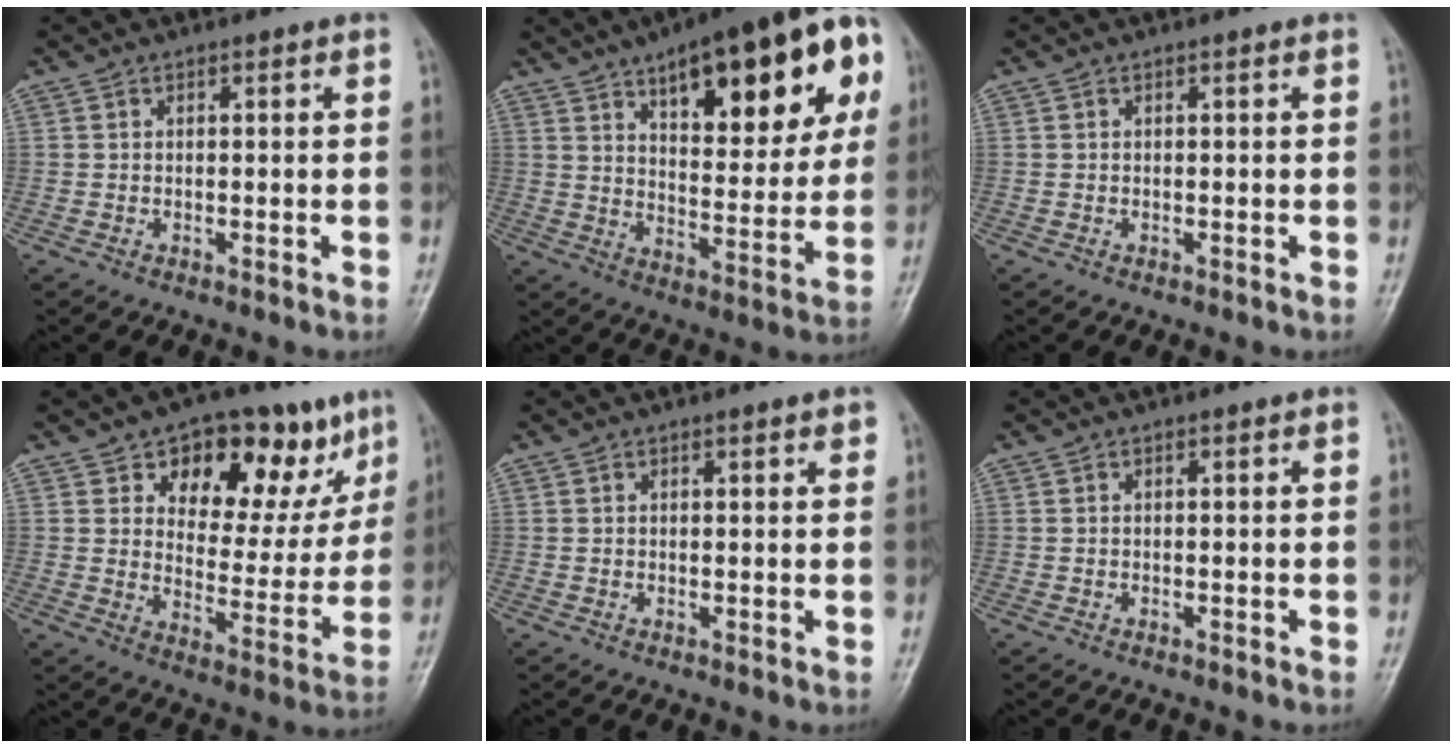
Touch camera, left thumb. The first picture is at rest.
{"total": 26.0, "force": [11.7, 9.9, 21.1], "torque": [-0.255, -0.021, 0.166]}
{"total": 0.0}
{"total": 18.2, "force": [10.3, 10.0, 11.1], "torque": [-0.079, -0.040, 0.150]}
{"total": 1.8, "force": [1.1, 0.5, 1.3], "torque": [-0.014, -0.003, 0.013]}
{"total": 0.0}